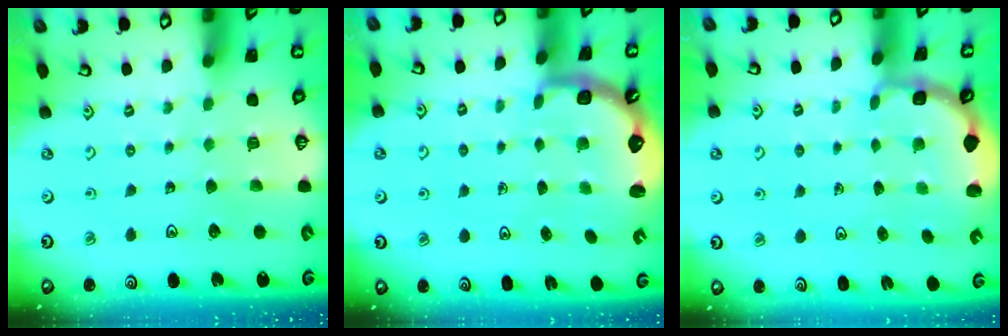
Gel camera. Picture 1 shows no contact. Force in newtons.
{"total": 2.8, "press": 2.5, "slide": 1.2}
{"total": 2.3, "press": 1.7, "slide": 1.6}